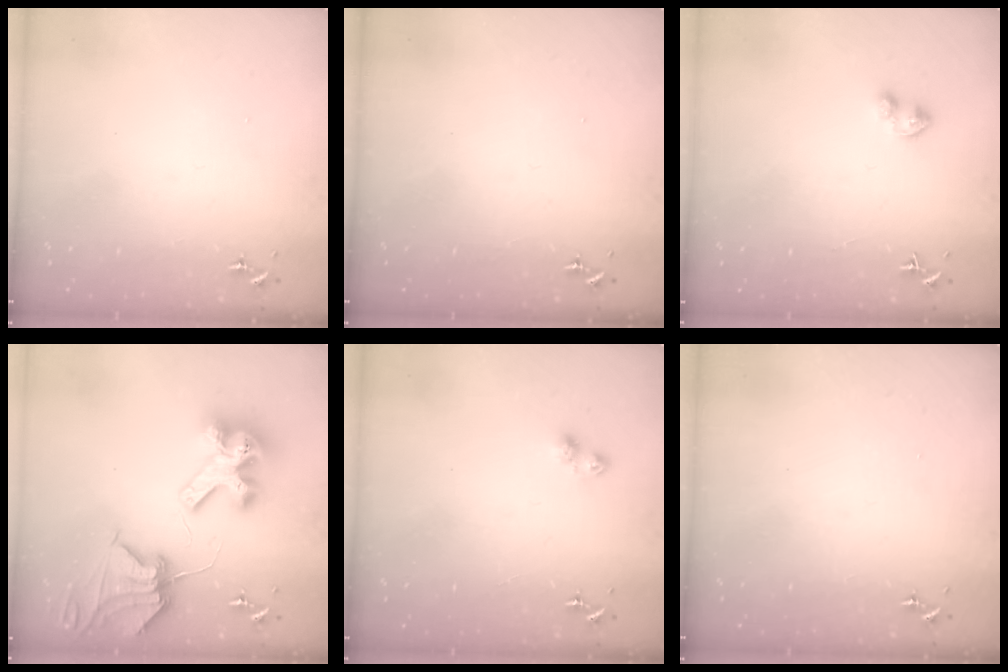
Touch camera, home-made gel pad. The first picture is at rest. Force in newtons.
{"total": 0.0}
{"total": 4.8, "press": 4.8, "slide": 0.5}
{"total": 13.1, "press": 13.0, "slide": 1.7}
{"total": 6.1, "press": 6.0, "slide": 0.7}
{"total": 0.0}